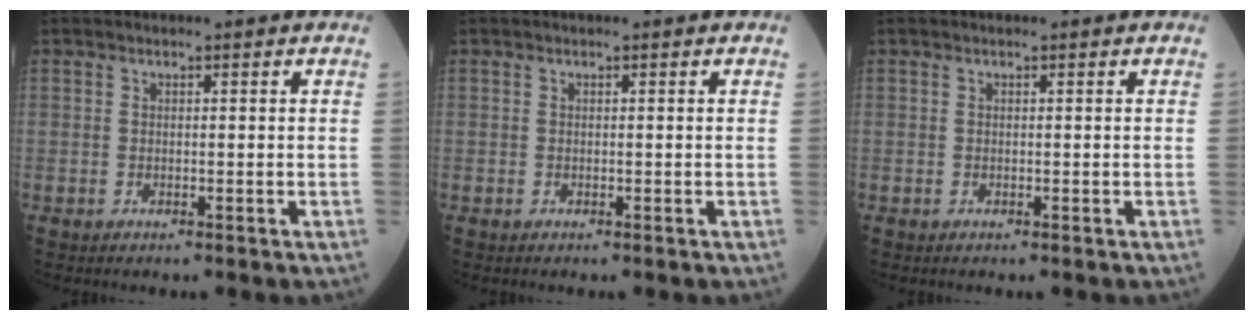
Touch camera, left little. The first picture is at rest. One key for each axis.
{"total": 0.0}
{"total": 0.0}